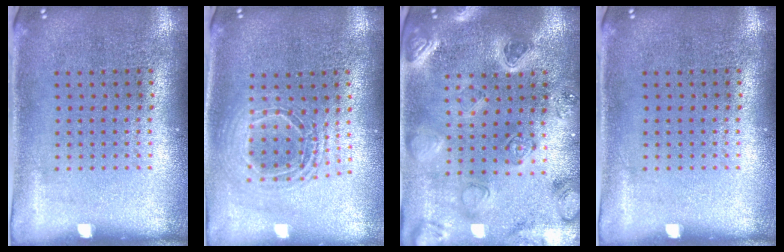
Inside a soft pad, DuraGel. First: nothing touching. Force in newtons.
{"total": 1.7, "press": 1.4, "slide": 0.9}
{"total": 2.2, "press": 2.2, "slide": 0.3}
{"total": 0.0}